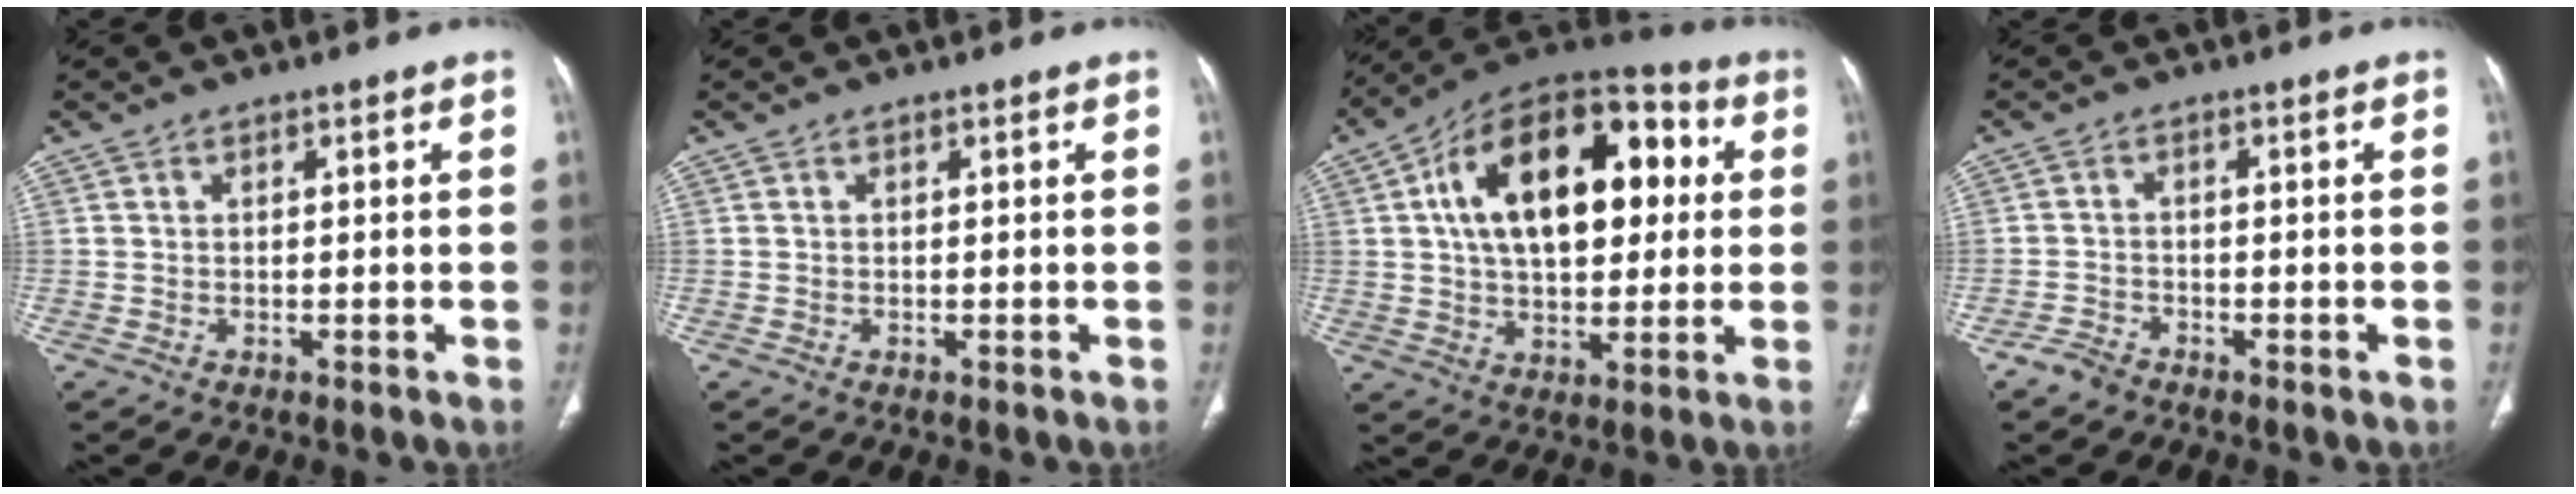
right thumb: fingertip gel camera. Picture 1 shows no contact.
{"total": 0.0}
{"total": 24.3, "force": [4.9, 13.9, 19.3], "torque": [-0.280, 0.025, 0.068]}
{"total": 2.8, "force": [-2.2, 1.5, 0.9], "torque": [-0.020, 0.009, -0.040]}